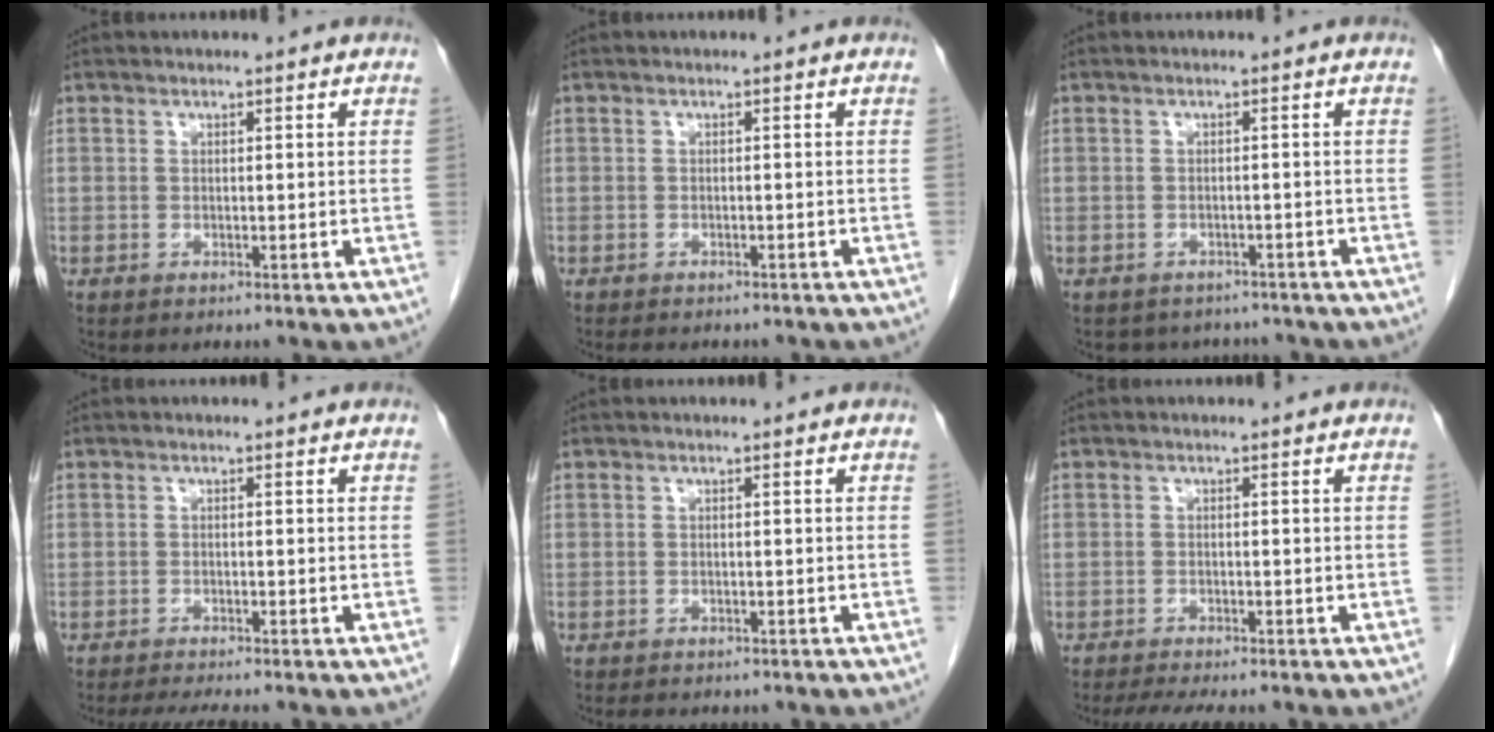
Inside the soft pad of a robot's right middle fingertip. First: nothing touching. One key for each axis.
{"total": 5.7, "fx": -4.8, "fy": 1.8, "fz": 2.3, "tx": -0.031, "ty": -0.004, "tz": -0.054}
{"total": 5.5, "fx": -4.9, "fy": 2.4, "fz": 0.1, "tx": 0.004, "ty": 0.011, "tz": -0.056}
{"total": 5.7, "fx": -5.1, "fy": 0.5, "fz": 2.6, "tx": -0.033, "ty": -0.012, "tz": -0.076}
{"total": 6.0, "fx": -5.1, "fy": 2.0, "fz": 2.4, "tx": -0.032, "ty": -0.003, "tz": -0.058}
{"total": 7.8, "fx": -6.7, "fy": 1.6, "fz": 3.6, "tx": -0.050, "ty": -0.009, "tz": -0.096}